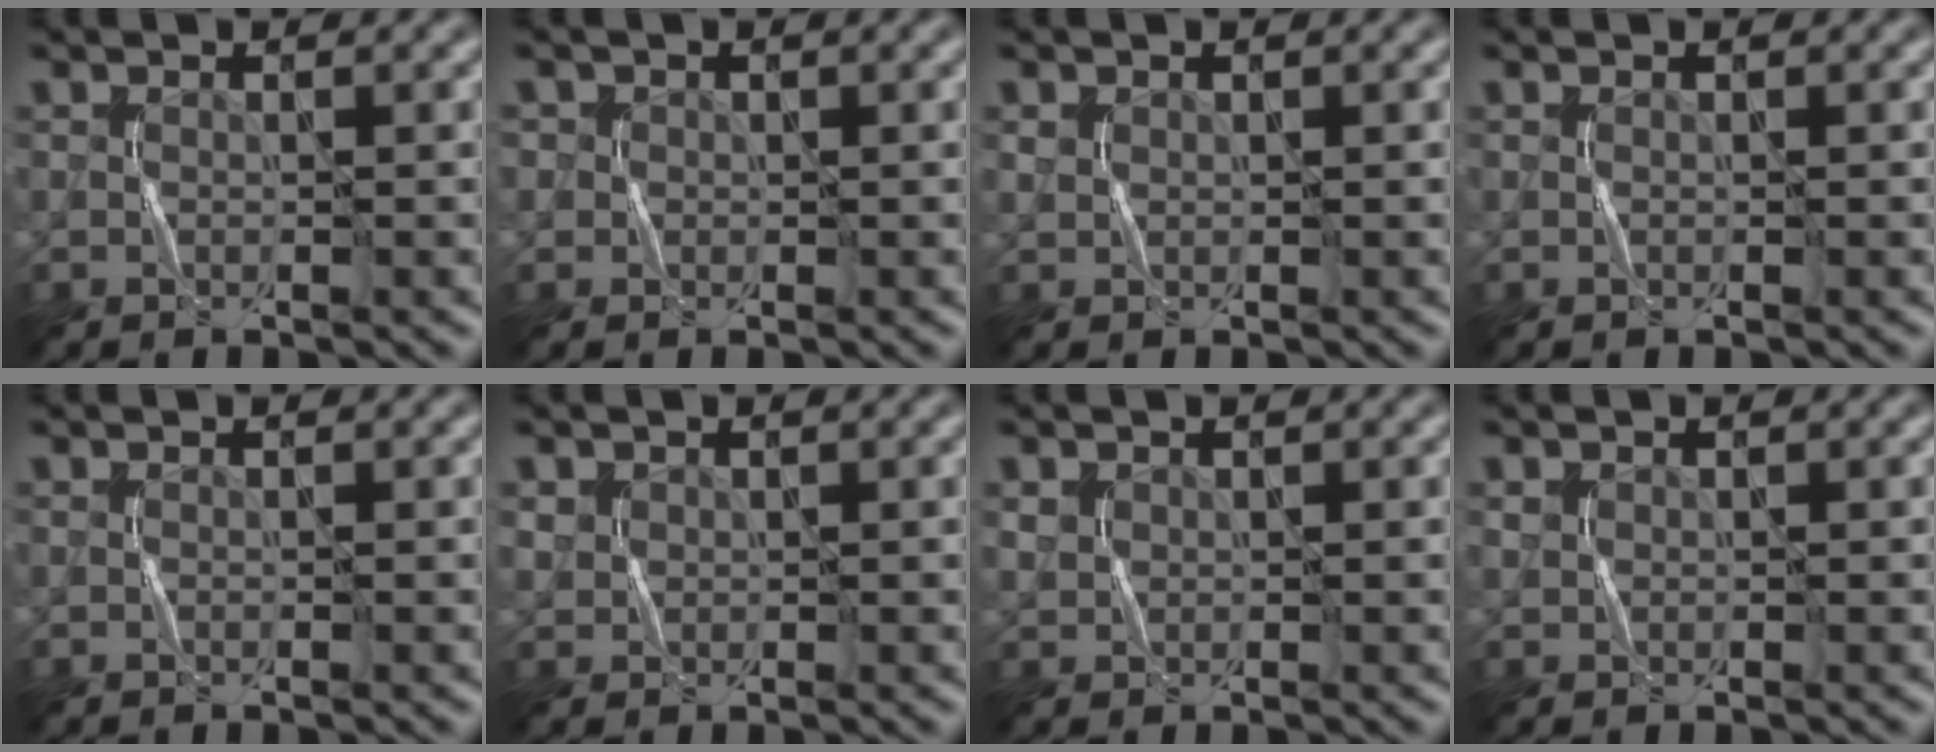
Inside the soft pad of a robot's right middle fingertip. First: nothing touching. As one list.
[{"total": 1.0, "force": [0.3, 1.0, 0.1], "torque": [0.006, 0.001, -0.004]}, {"total": 0.7, "force": [0.4, 0.6, 0.2], "torque": [-0.005, 0.000, 0.009]}, {"total": 0.0}, {"total": 0.0}, {"total": 1.1, "force": [0.4, 1.0, 0.2], "torque": [-0.001, -0.001, 0.012]}, {"total": 1.0, "force": [0.5, 0.9, 0.2], "torque": [-0.005, 0.000, 0.014]}, {"total": 0.7, "force": [0.3, 0.6, 0.1], "torque": [-0.001, 0.000, 0.008]}]